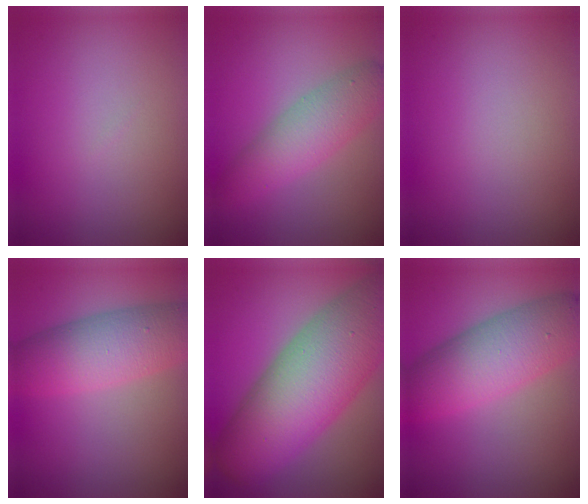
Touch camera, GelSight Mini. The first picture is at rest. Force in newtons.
{"total": 4.7, "press": 4.7, "slide": 0.1}
{"total": 0.0}
{"total": 6.8, "press": 6.8, "slide": 0.2}
{"total": 14.2, "press": 14.2, "slide": 0.5}
{"total": 7.7, "press": 7.7, "slide": 0.1}